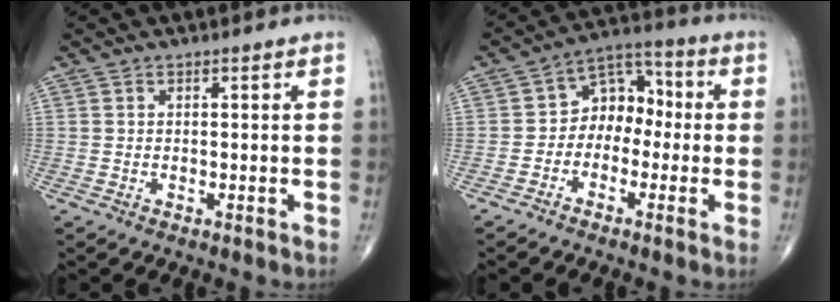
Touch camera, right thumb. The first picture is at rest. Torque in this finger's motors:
{"motor_torque": [-0.22, 0.29, 0.51, -0.10, 0.03]}